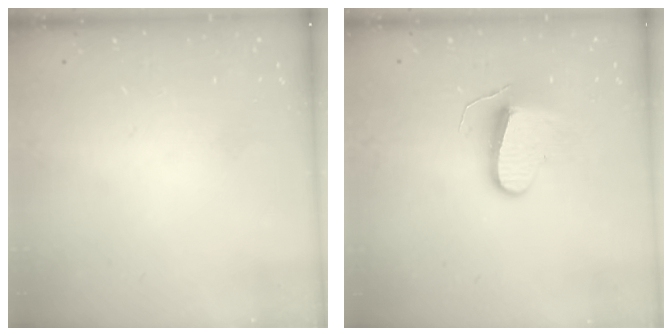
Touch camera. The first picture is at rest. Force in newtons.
{"total": 9.5, "press": 9.5, "slide": 0.4}